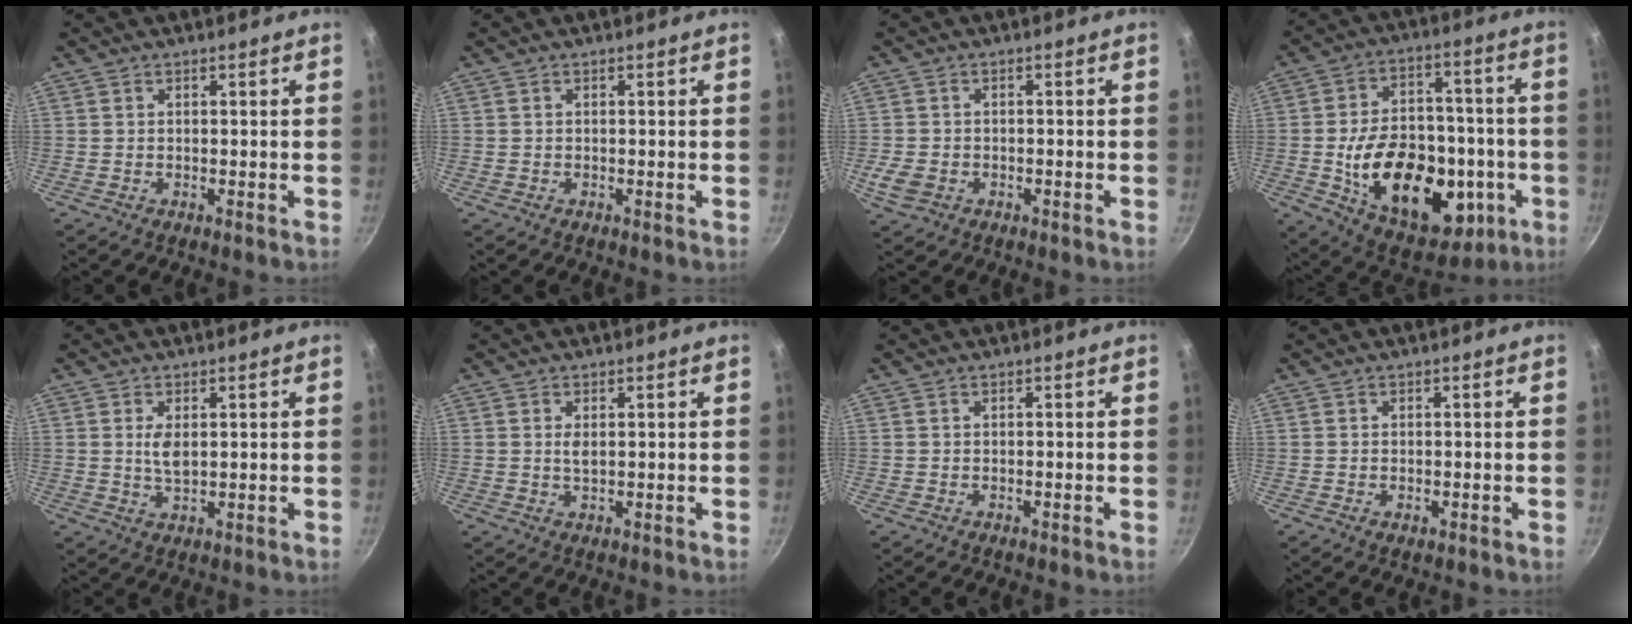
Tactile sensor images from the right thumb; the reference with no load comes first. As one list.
[{"total": 0.0}, {"total": 4.3, "force": [-1.5, 3.2, 2.5], "torque": [-0.055, 0.006, -0.025]}, {"total": 26.8, "force": [-6.2, 17.0, 19.7], "torque": [-0.276, 0.036, -0.075]}, {"total": 3.5, "force": [0.8, 1.7, 3.0], "torque": [-0.054, -0.008, 0.017]}, {"total": 1.6, "force": [0.4, 0.7, 1.4], "torque": [-0.028, -0.001, 0.008]}, {"total": 0.0}, {"total": 1.2, "force": [-0.4, 0.7, 0.9], "torque": [-0.014, -0.001, -0.006]}]